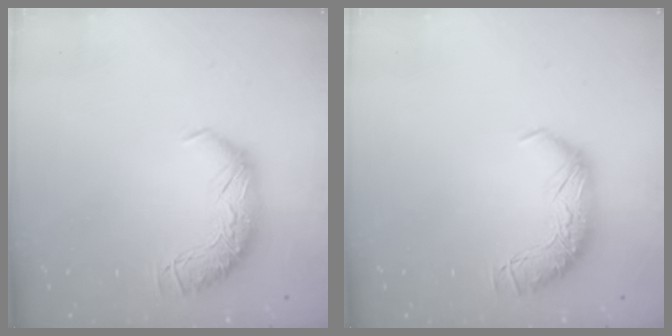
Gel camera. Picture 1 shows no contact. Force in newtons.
{"total": 0.0}